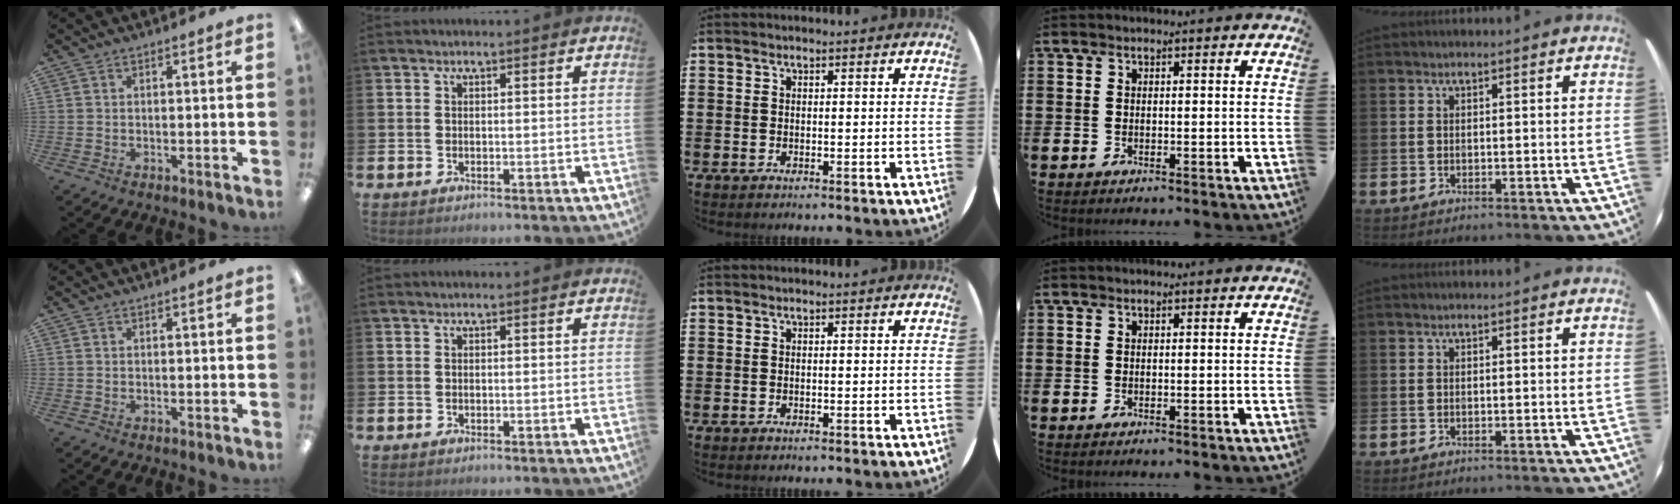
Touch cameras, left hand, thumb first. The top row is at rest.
{}